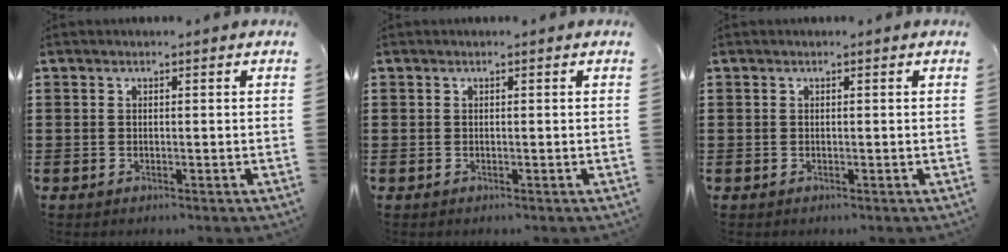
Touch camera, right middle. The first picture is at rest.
{"total": 0.0}
{"total": 0.0}